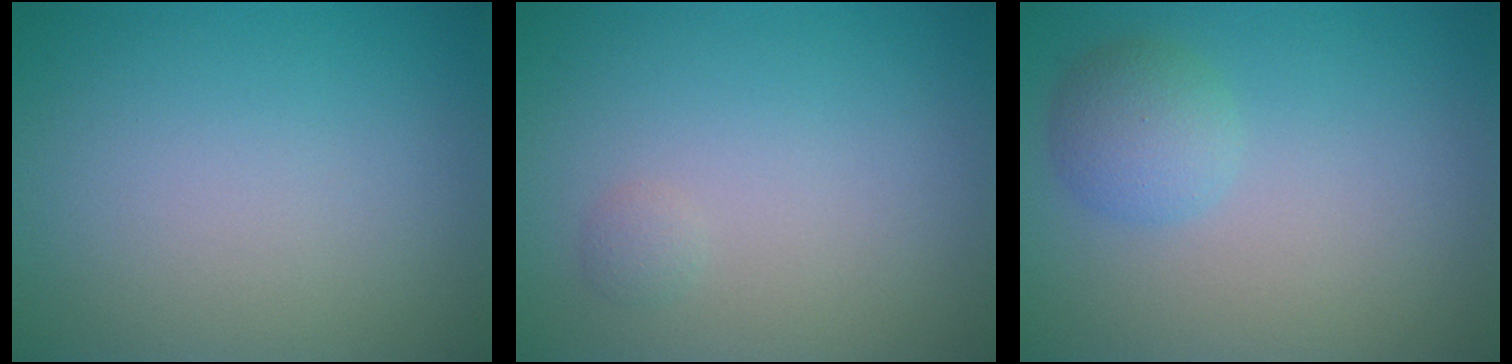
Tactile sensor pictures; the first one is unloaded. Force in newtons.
{"total": 0.6, "press": 0.6, "slide": 0.0}
{"total": 2.5, "press": 2.5, "slide": 0.2}